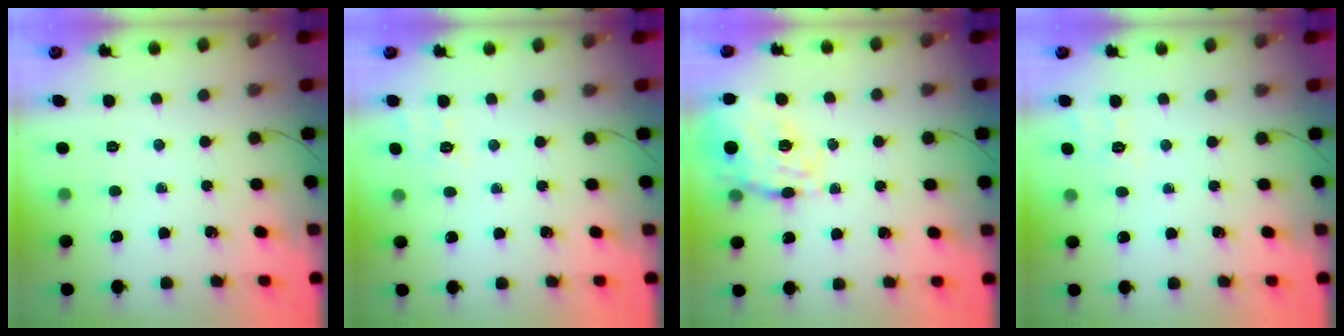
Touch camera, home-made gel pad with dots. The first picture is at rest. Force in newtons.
{"total": 2.9, "press": 2.1, "slide": 2.0}
{"total": 18.9, "press": 18.7, "slide": 2.9}
{"total": 2.9, "press": 2.1, "slide": 2.0}